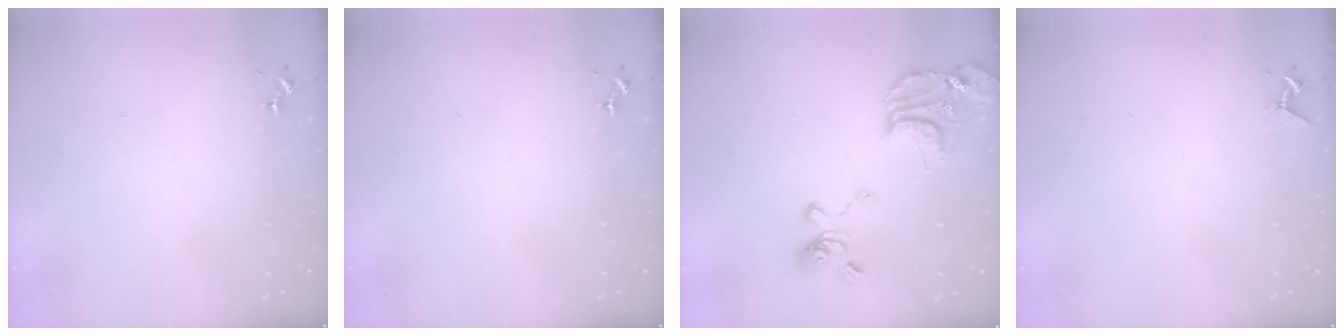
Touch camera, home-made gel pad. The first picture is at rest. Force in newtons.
{"total": 0.0}
{"total": 19.3, "press": 19.2, "slide": 2.2}
{"total": 4.2, "press": 4.2, "slide": 0.4}